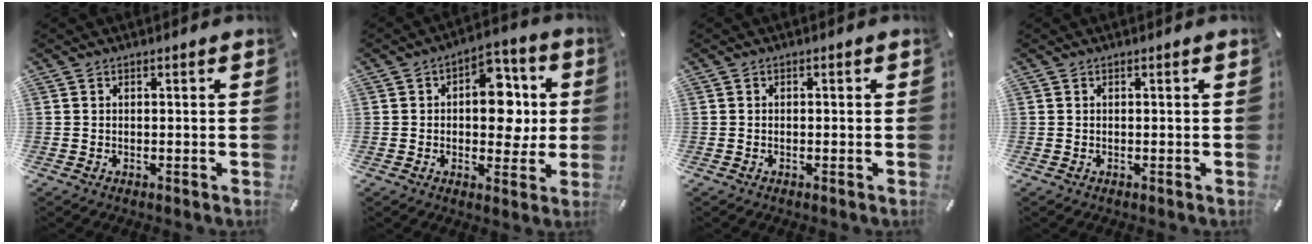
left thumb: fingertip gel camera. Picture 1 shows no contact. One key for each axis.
{"total": 12.2, "fx": 0.9, "fy": 8.3, "fz": 8.9, "tx": -0.106, "ty": 0.001, "tz": 0.014}
{"total": 0.6, "fx": -0.2, "fy": 0.5, "fz": 0.3, "tx": -0.004, "ty": 0.003, "tz": -0.005}
{"total": 0.0}